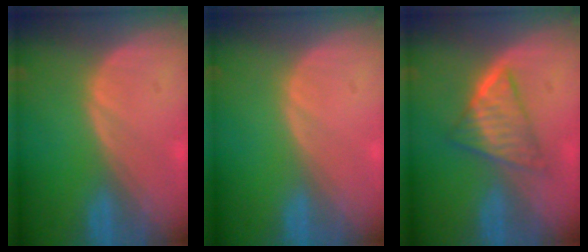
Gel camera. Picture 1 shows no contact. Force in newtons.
{"total": 0.0}
{"total": 5.8, "press": 5.5, "slide": 1.7}